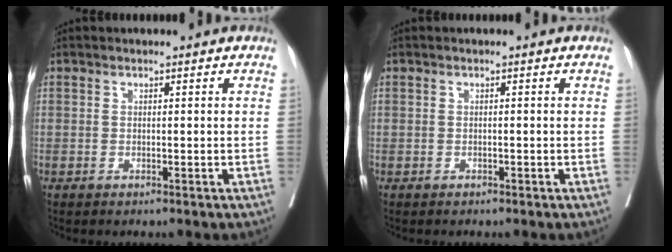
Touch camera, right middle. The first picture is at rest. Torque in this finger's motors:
{"motor_torque": [-1.52, 0.62, -0.24, -0.05]}